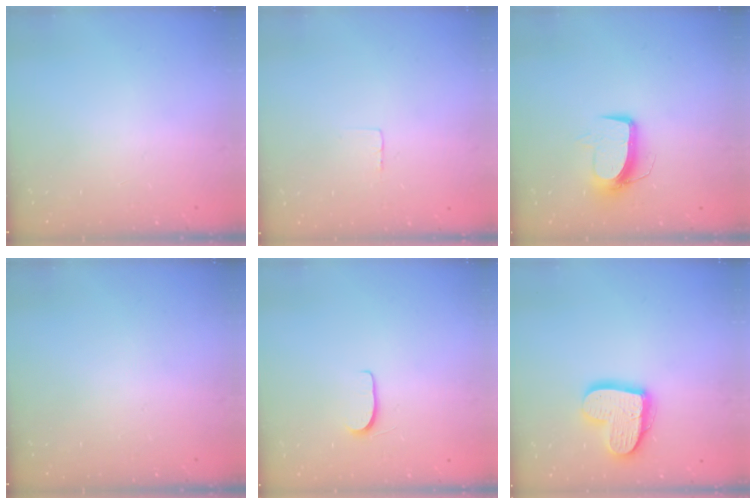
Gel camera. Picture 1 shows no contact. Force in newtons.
{"total": 2.3, "press": 2.3, "slide": 0.1}
{"total": 10.0, "press": 10.0, "slide": 0.3}
{"total": 0.0}
{"total": 5.0, "press": 5.0, "slide": 0.5}
{"total": 16.6, "press": 16.6, "slide": 1.4}